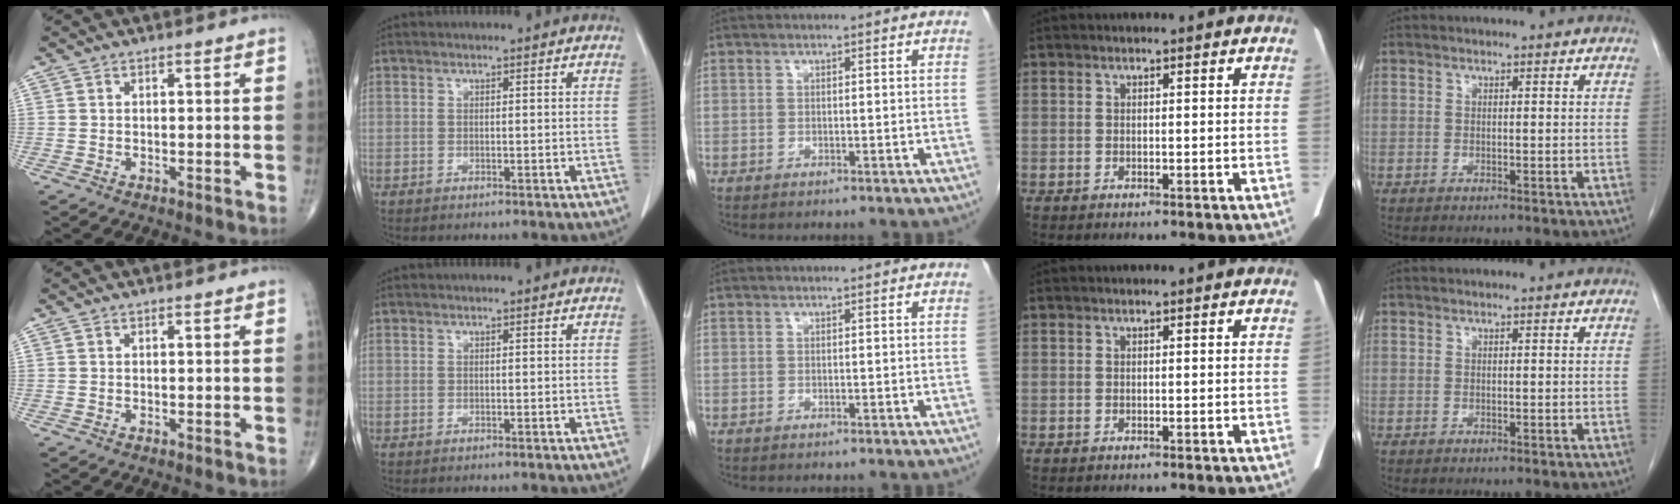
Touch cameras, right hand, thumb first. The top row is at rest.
{}